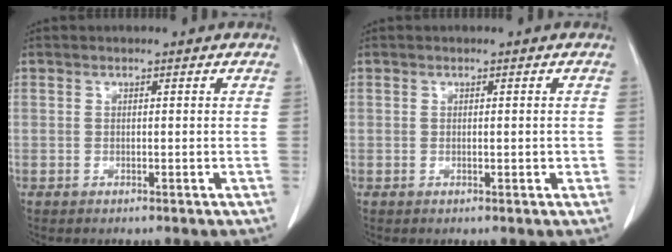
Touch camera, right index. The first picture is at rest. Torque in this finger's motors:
{"motor_torque": [-0.04, 0.05, 0.02, 0.01]}